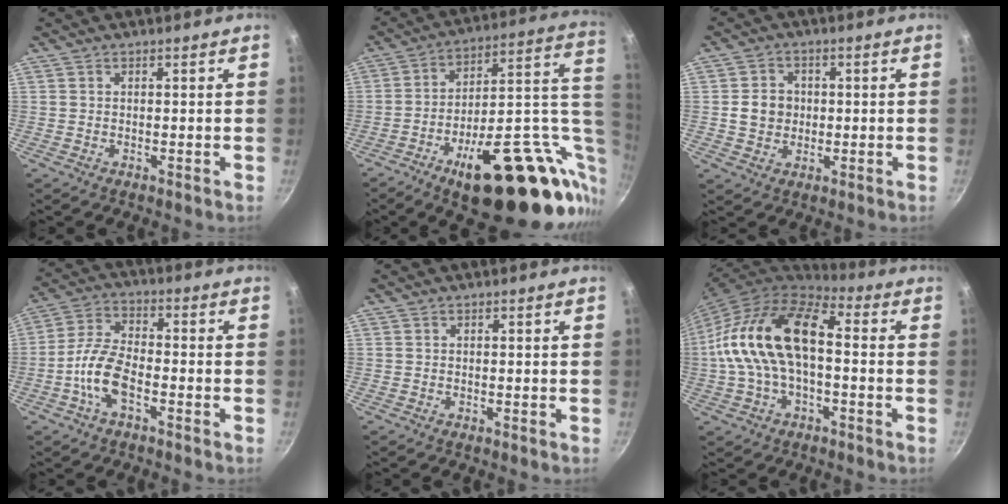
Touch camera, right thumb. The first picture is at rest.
{"total": 30.8, "force": [-6.0, 13.7, 26.9], "torque": [-0.336, 0.019, -0.072]}
{"total": 5.5, "force": [0.1, 4.9, 2.5], "torque": [-0.017, 0.008, -0.001]}
{"total": 8.9, "force": [-3.5, 4.1, 7.1], "torque": [-0.143, 0.031, -0.078]}
{"total": 0.0}
{"total": 18.5, "force": [-0.5, 10.2, 15.5], "torque": [-0.281, 0.041, -0.022]}